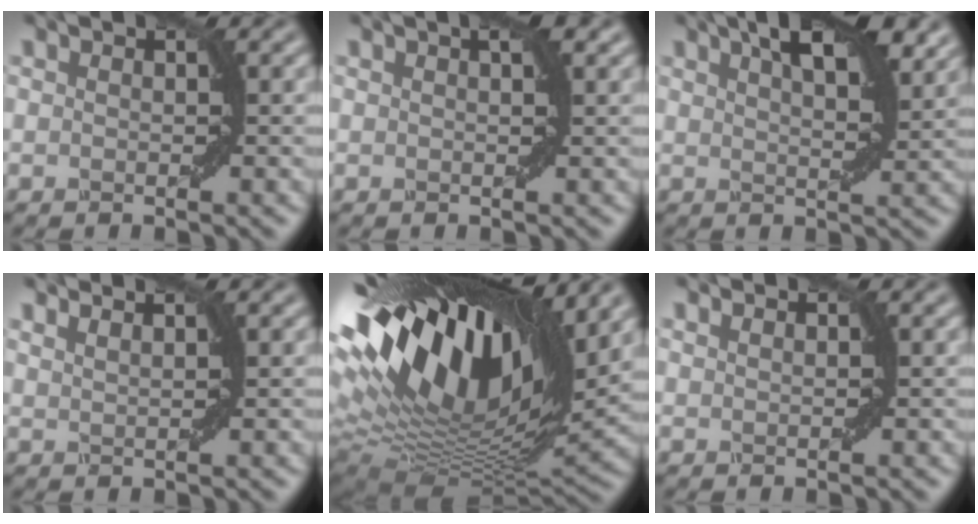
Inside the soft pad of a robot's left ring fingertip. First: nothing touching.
{"total": 1.9, "force": [1.0, 0.6, 1.5], "torque": [-0.006, 0.000, 0.004]}
{"total": 7.7, "force": [4.6, 2.6, 5.6], "torque": [-0.068, 0.023, 0.051]}
{"total": 3.2, "force": [2.6, 1.1, 1.4], "torque": [-0.001, 0.010, 0.009]}
{"total": 17.6, "force": [7.5, 8.1, 13.7], "torque": [-0.262, 0.025, 0.119]}
{"total": 1.5, "force": [1.3, 0.5, 0.6], "torque": [0.004, -0.009, 0.003]}